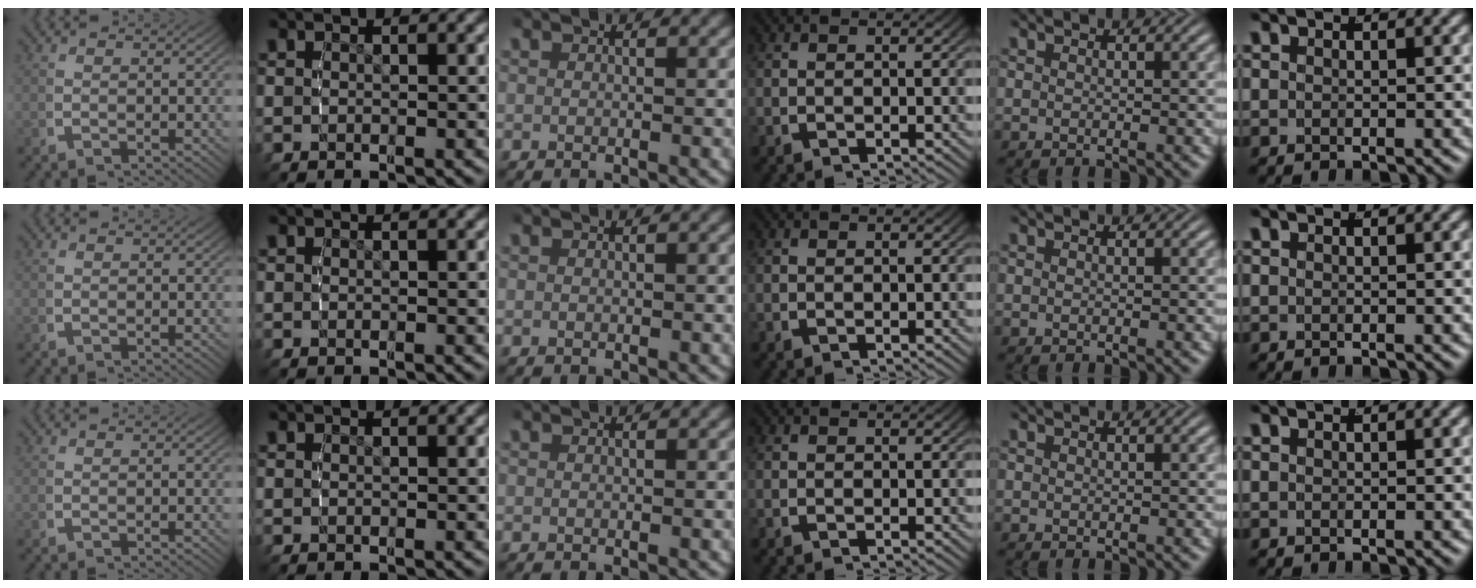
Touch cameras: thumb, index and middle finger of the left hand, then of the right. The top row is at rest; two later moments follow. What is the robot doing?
{"motion": "reach", "object": "paper towel"}